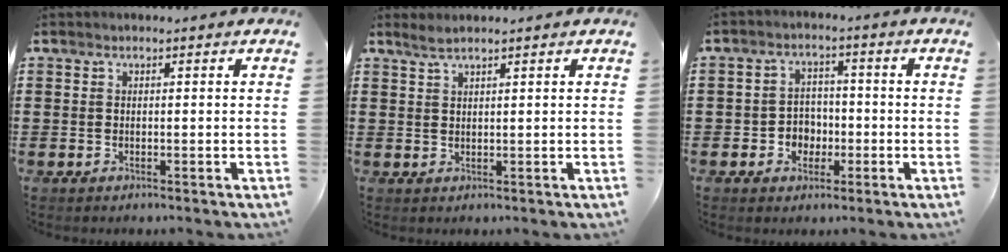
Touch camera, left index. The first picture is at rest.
{"total": 1.6, "force": [1.3, 0.0, 0.9], "torque": [-0.020, 0.001, 0.025]}
{"total": 3.8, "force": [-1.4, 3.3, 1.4], "torque": [-0.034, 0.006, -0.031]}